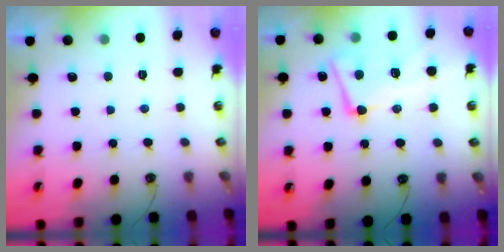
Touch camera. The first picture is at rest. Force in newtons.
{"total": 8.5, "press": 8.4, "slide": 1.7}